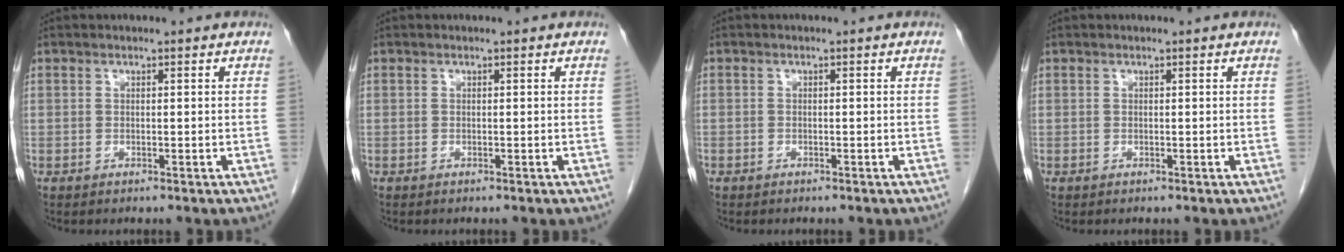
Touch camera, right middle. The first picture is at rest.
{"total": 0.0}
{"total": 0.6, "force": [-0.4, 0.4, 0.0], "torque": [-0.008, 0.003, -0.009]}
{"total": 0.0}